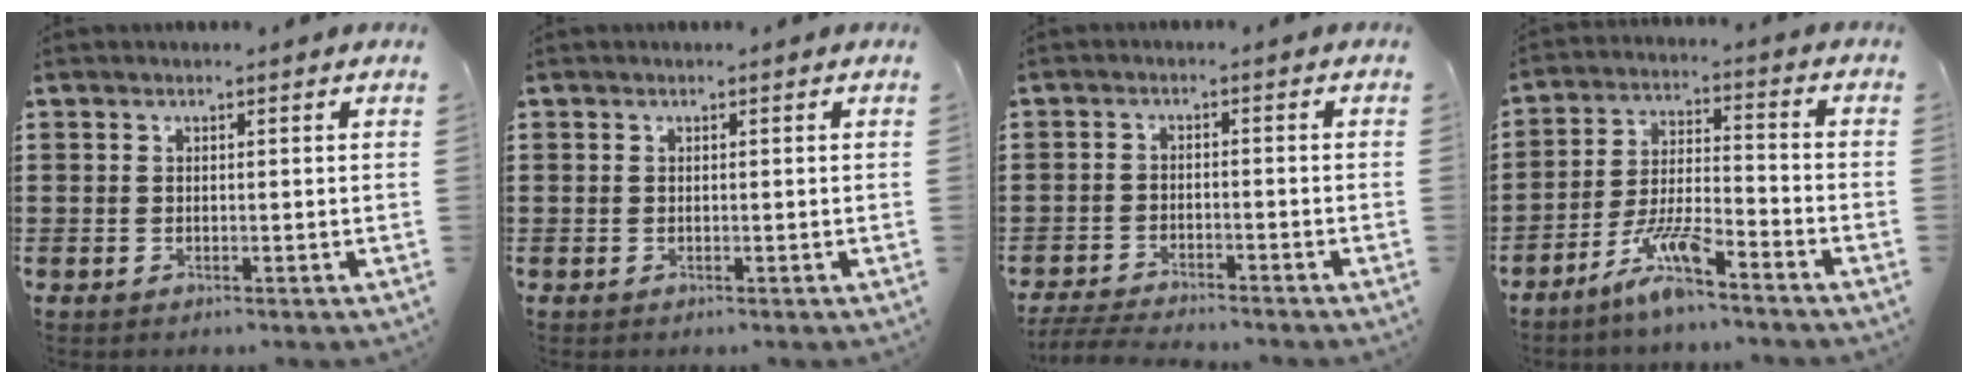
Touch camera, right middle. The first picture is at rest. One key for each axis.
{"total": 0.0}
{"total": 3.7, "fx": -3.6, "fy": 0.1, "fz": 0.9, "tx": -0.029, "ty": -0.008, "tz": -0.078}
{"total": 7.8, "fx": -6.1, "fy": 0.9, "fz": 4.8, "tx": -0.111, "ty": -0.009, "tz": -0.120}